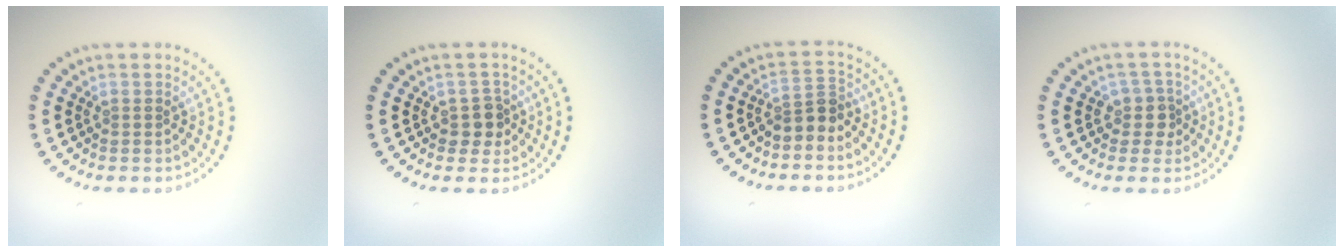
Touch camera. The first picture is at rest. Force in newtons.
{"total": 1.9, "press": 1.6, "slide": 1.0}
{"total": 2.3, "press": 1.9, "slide": 1.4}
{"total": 2.0, "press": 1.5, "slide": 1.2}